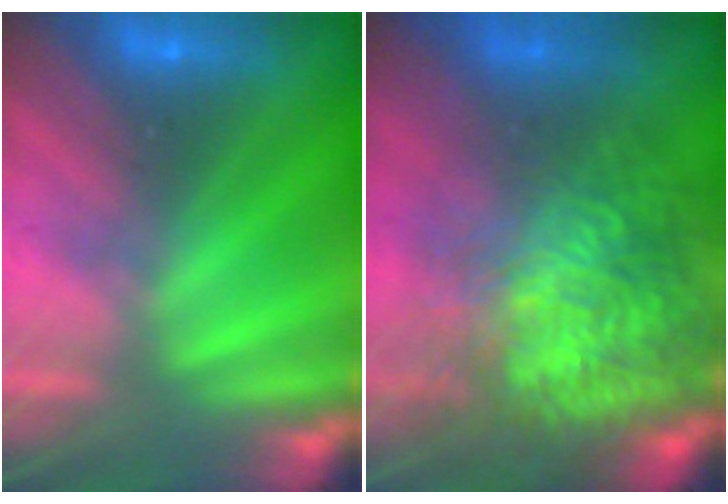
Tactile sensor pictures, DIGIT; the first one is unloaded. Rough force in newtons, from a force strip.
{"total": 7.3}